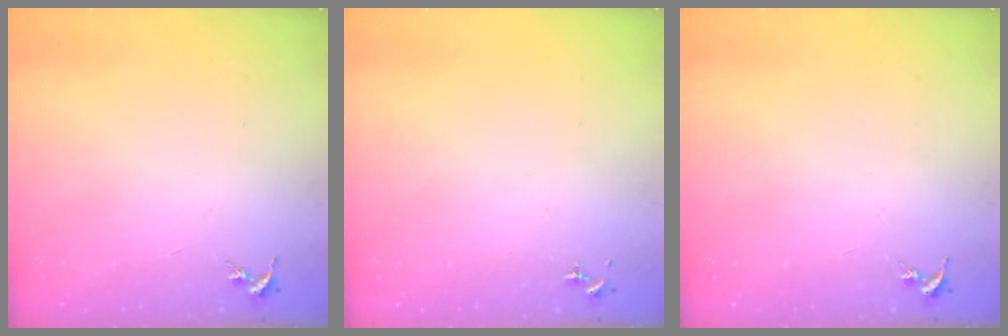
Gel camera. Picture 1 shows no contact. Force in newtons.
{"total": 0.0}
{"total": 0.0}